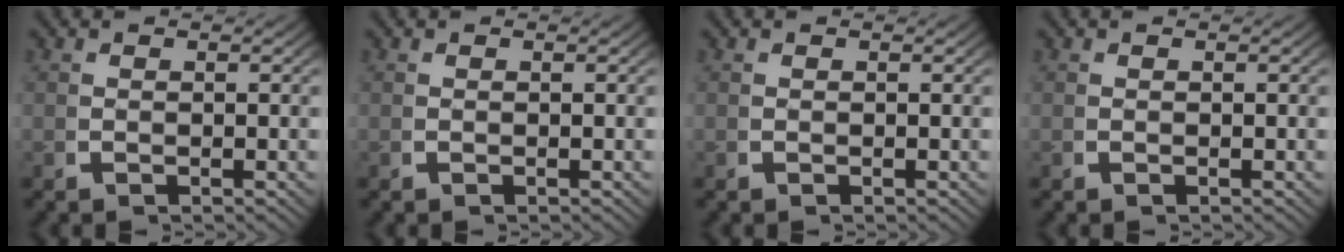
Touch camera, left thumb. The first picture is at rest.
{"total": 0.0}
{"total": 0.0}
{"total": 0.0}